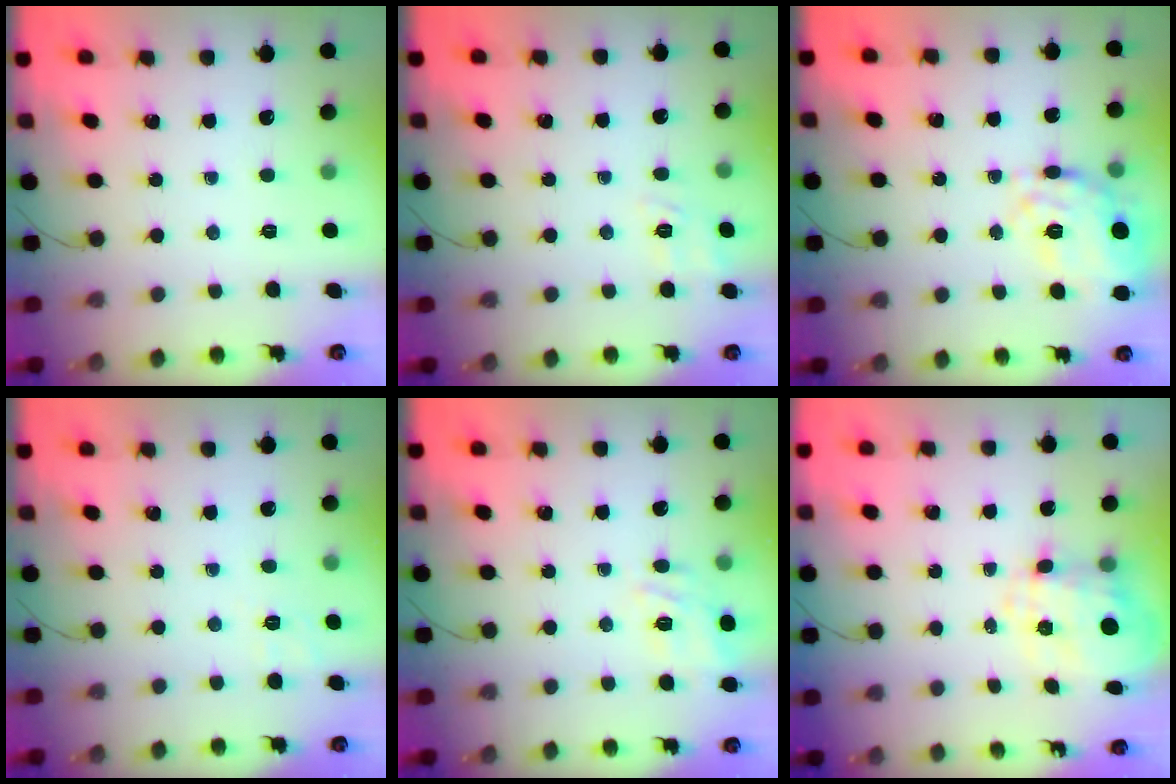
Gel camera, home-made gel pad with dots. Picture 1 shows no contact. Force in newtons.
{"total": 4.9, "press": 4.5, "slide": 1.9}
{"total": 14.8, "press": 14.7, "slide": 1.9}
{"total": 2.7, "press": 2.2, "slide": 1.6}
{"total": 5.5, "press": 5.4, "slide": 1.0}
{"total": 7.3, "press": 7.1, "slide": 1.5}